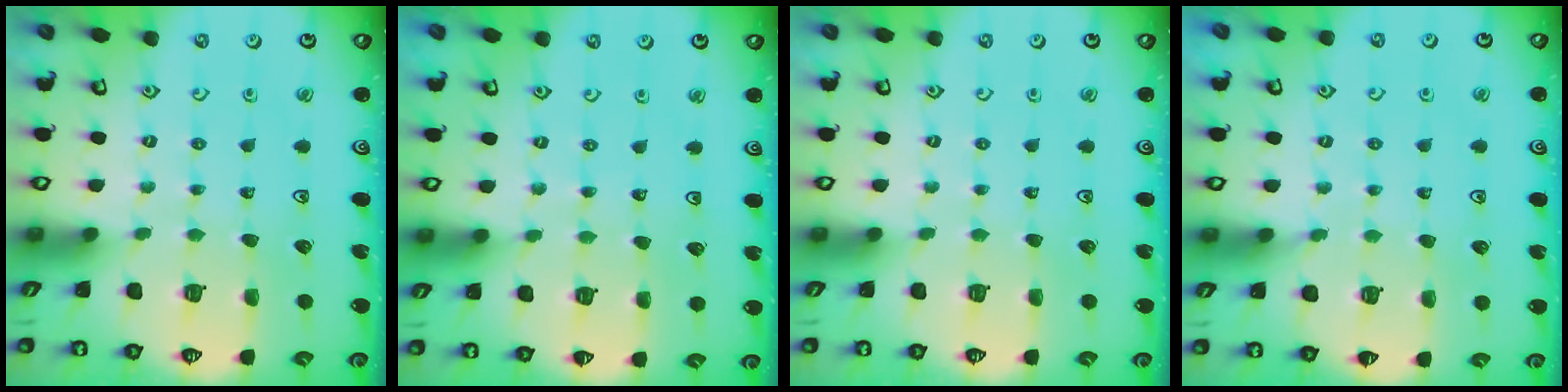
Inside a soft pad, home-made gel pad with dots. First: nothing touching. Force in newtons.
{"total": 2.1, "press": 2.1, "slide": 0.2}
{"total": 0.0}
{"total": 4.5, "press": 4.4, "slide": 0.4}